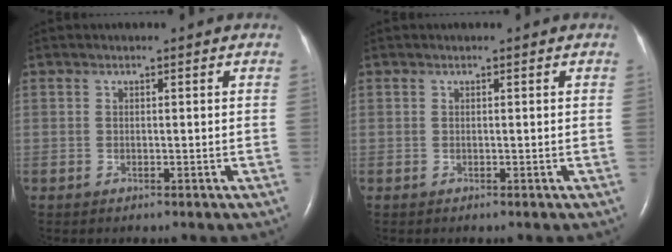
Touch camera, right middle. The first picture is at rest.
{"total": 0.0}